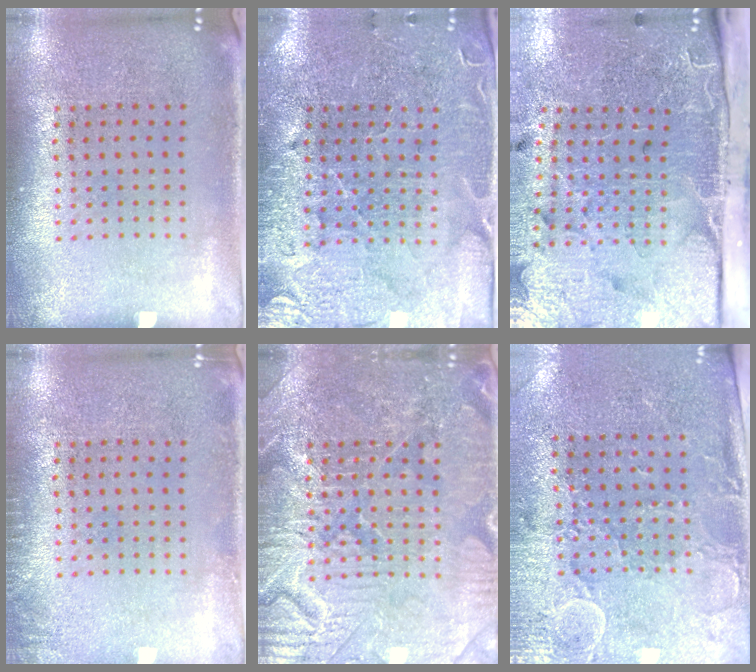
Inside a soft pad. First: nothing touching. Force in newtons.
{"total": 3.5, "press": 3.4, "slide": 0.9}
{"total": 5.0, "press": 4.0, "slide": 3.1}
{"total": 1.1, "press": 1.1, "slide": 0.2}
{"total": 6.7, "press": 6.7, "slide": 0.9}
{"total": 3.0, "press": 2.6, "slide": 1.5}